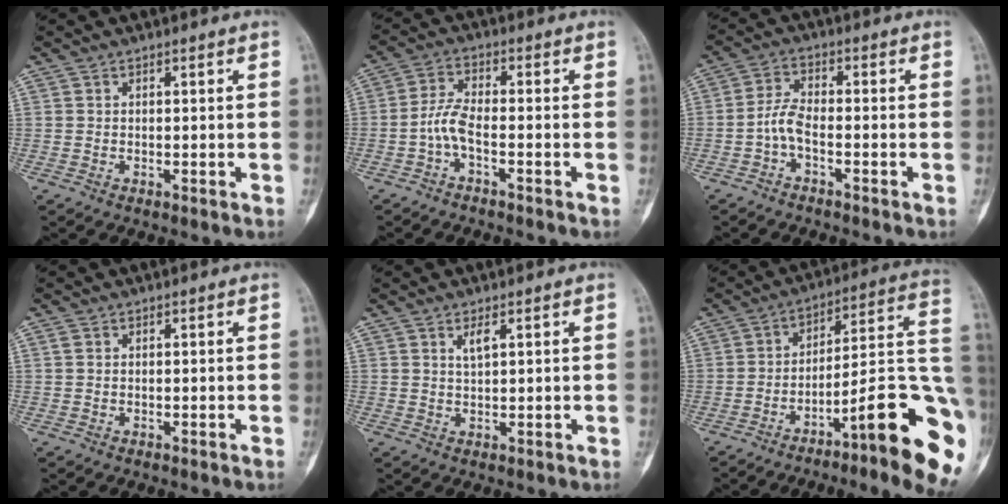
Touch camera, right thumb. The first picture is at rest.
{"total": 4.8, "force": [-2.2, 1.9, 3.8], "torque": [-0.083, 0.022, -0.048]}
{"total": 4.5, "force": [-2.0, 2.1, 3.4], "torque": [-0.070, 0.022, -0.047]}
{"total": 0.8, "force": [0.2, 0.7, 0.4], "torque": [-0.005, 0.001, 0.002]}
{"total": 2.2, "force": [1.1, 0.8, 1.7], "torque": [-0.024, -0.006, 0.023]}
{"total": 21.7, "force": [-9.1, 3.7, 19.4], "torque": [-0.204, 0.069, -0.131]}